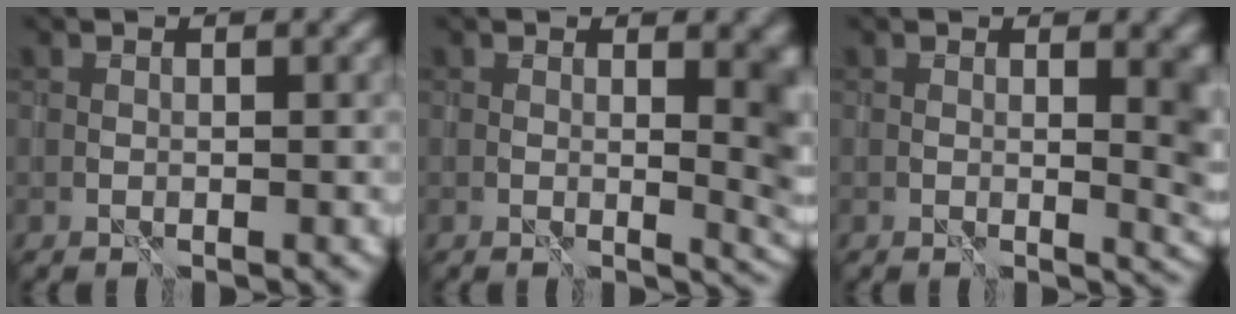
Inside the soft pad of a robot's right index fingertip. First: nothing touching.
{"total": 5.6, "force": [0.6, 2.2, 5.1], "torque": [-0.043, -0.007, 0.013]}
{"total": 4.9, "force": [0.6, 1.8, 4.5], "torque": [-0.042, -0.007, 0.013]}